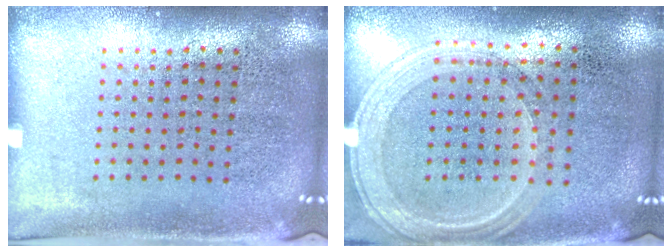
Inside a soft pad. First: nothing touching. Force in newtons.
{"total": 1.3, "press": 1.2, "slide": 0.5}